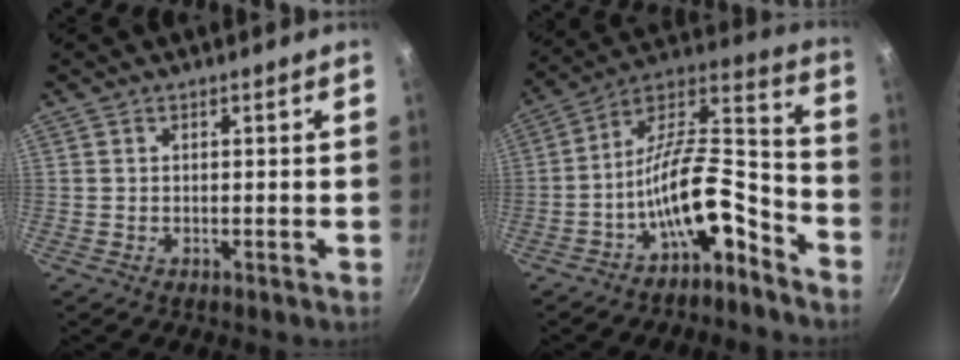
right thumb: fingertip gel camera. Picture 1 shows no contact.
{"total": 15.1, "force": [-8.3, 6.0, 11.1], "torque": [-0.163, 0.098, -0.144]}